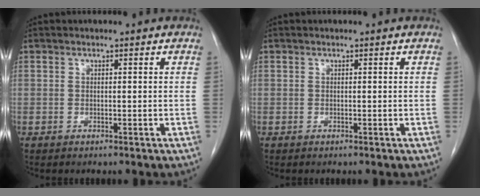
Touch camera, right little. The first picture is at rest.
{"total": 0.0}